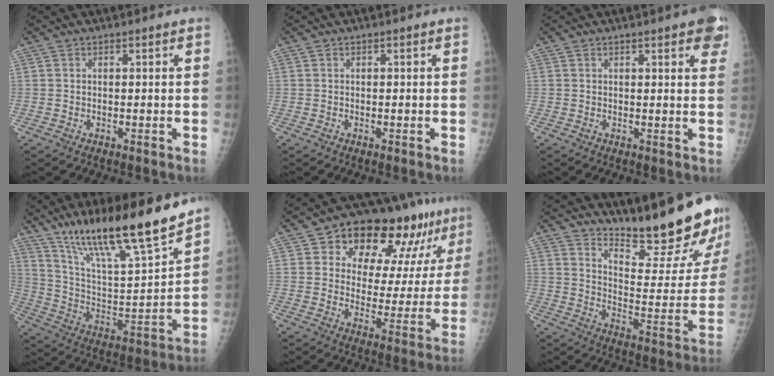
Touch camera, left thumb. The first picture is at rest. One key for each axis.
{"total": 0.0}
{"total": 5.9, "fx": 3.2, "fy": 1.6, "fz": 4.7, "tx": -0.037, "ty": -0.004, "tz": 0.034}
{"total": 22.8, "fx": 17.0, "fy": 2.9, "fz": 15.0, "tx": -0.230, "ty": -0.072, "tz": 0.300}
{"total": 19.2, "fx": 11.0, "fy": 9.7, "fz": 12.4, "tx": -0.120, "ty": -0.019, "tz": 0.161}
{"total": 22.8, "fx": 19.6, "fy": 3.0, "fz": 11.2, "tx": -0.135, "ty": -0.166, "tz": 0.274}